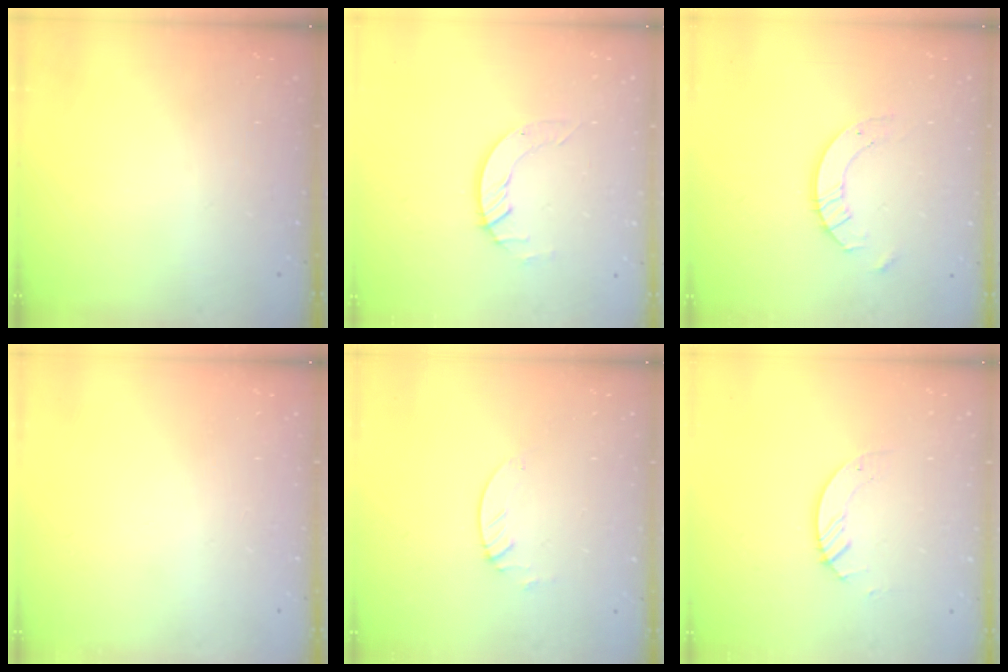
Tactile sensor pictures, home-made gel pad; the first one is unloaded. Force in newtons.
{"total": 4.1, "press": 4.1, "slide": 0.1}
{"total": 6.1, "press": 6.1, "slide": 0.6}
{"total": 0.0}
{"total": 2.1, "press": 2.1, "slide": 0.2}
{"total": 2.9, "press": 2.9, "slide": 0.3}